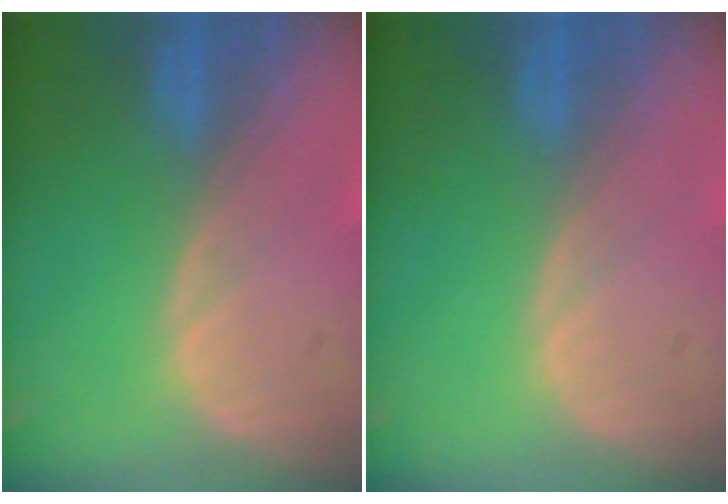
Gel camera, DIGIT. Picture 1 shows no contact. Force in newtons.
{"total": 0.0}